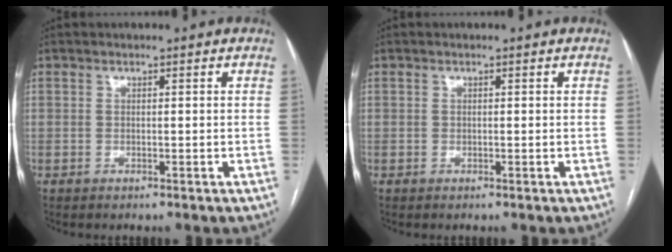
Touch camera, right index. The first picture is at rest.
{"total": 0.0}